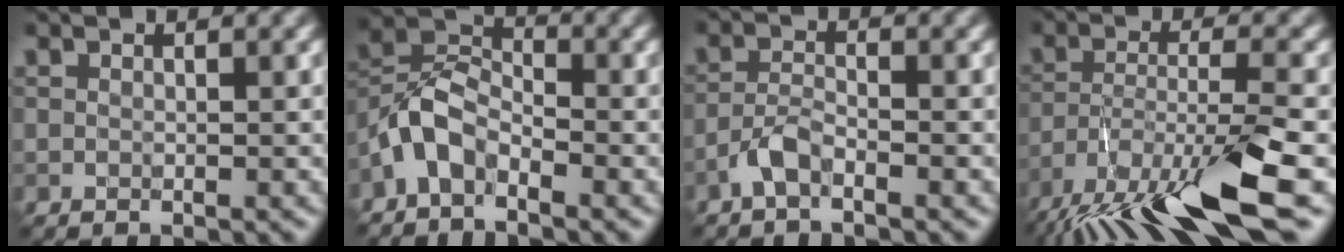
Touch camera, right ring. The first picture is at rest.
{"total": 4.1, "force": [-2.6, 2.1, 2.4], "torque": [-0.045, 0.014, -0.061]}
{"total": 2.2, "force": [-1.5, 0.6, 1.4], "torque": [-0.032, 0.005, -0.037]}
{"total": 11.5, "force": [-7.8, 2.7, 8.1], "torque": [-0.163, -0.018, -0.140]}